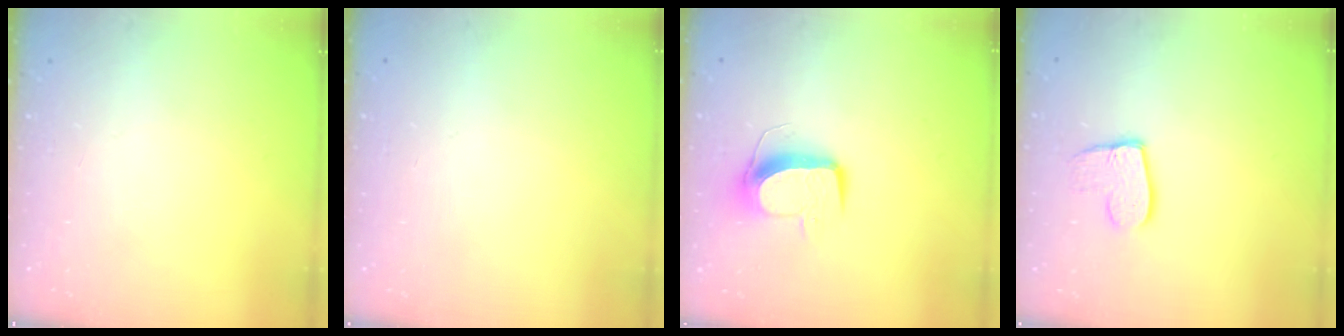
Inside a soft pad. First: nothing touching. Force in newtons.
{"total": 0.0}
{"total": 9.8, "press": 9.7, "slide": 1.0}
{"total": 10.0, "press": 9.9, "slide": 0.7}